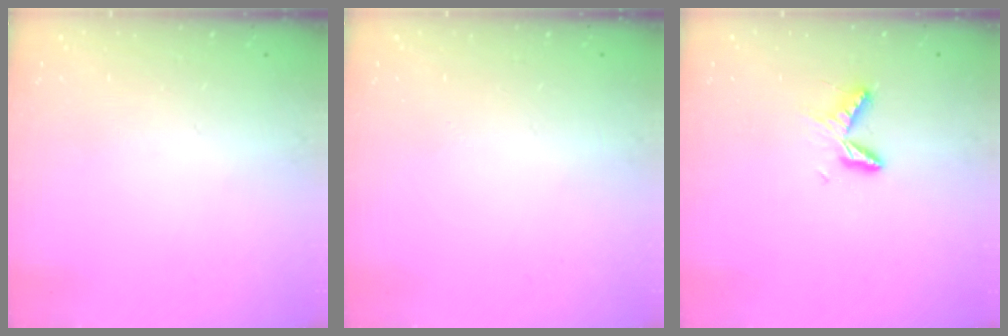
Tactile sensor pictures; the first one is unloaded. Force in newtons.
{"total": 0.0}
{"total": 6.1, "press": 6.1, "slide": 0.5}